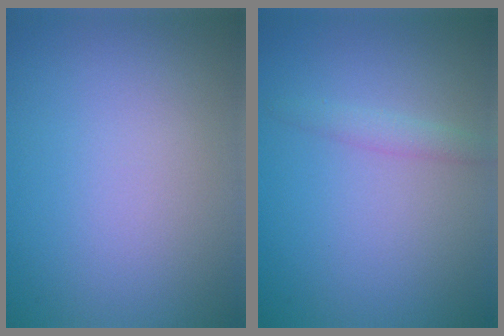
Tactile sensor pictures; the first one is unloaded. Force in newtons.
{"total": 1.3, "press": 1.3, "slide": 0.0}